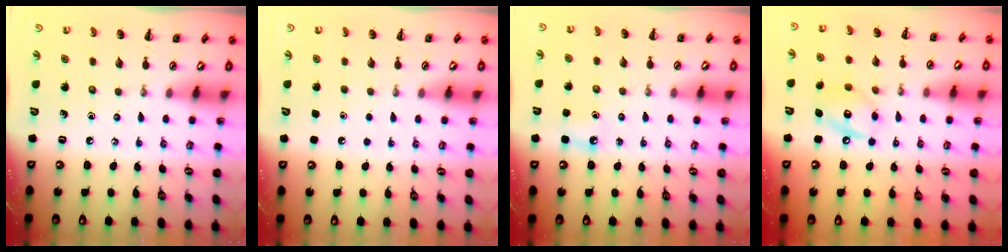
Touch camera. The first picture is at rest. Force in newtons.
{"total": 1.7, "press": 1.7, "slide": 0.1}
{"total": 3.6, "press": 3.5, "slide": 1.1}
{"total": 10.4, "press": 10.3, "slide": 1.5}